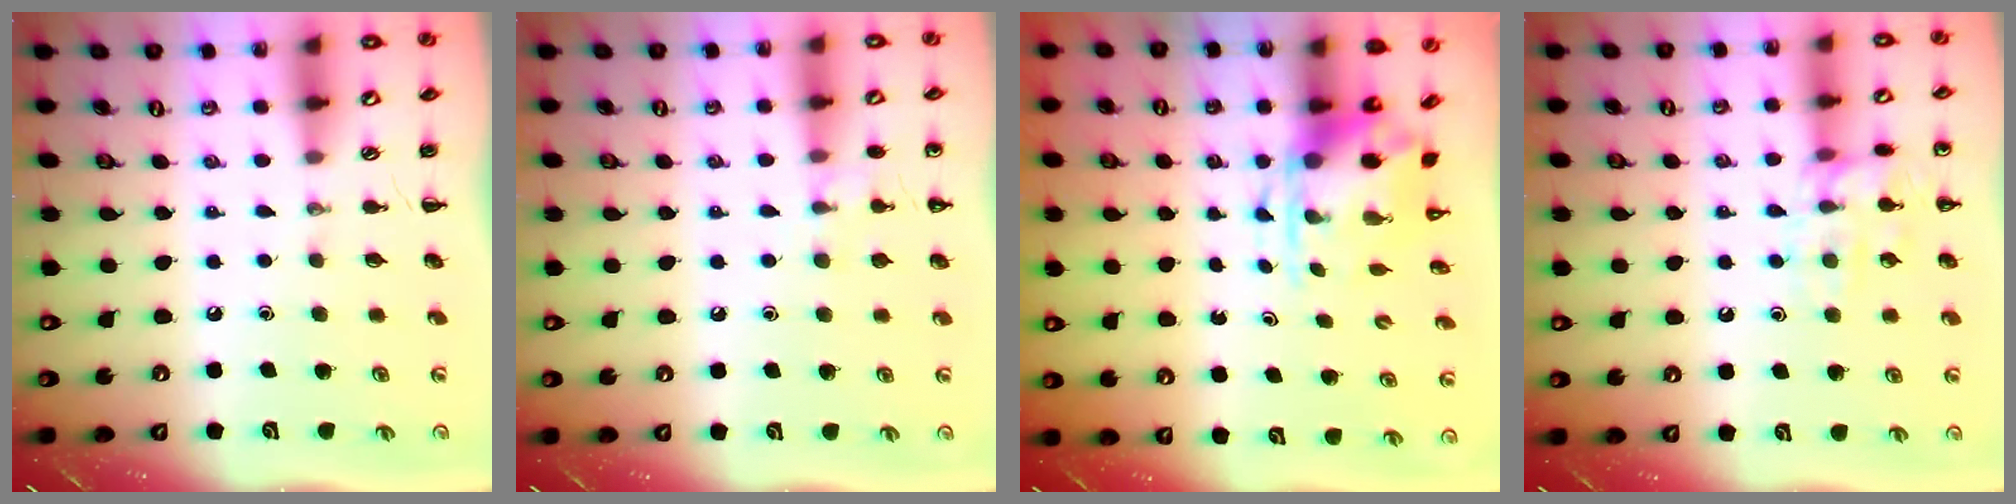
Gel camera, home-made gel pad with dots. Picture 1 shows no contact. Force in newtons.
{"total": 7.5, "press": 7.2, "slide": 2.0}
{"total": 3.7, "press": 3.6, "slide": 0.9}
{"total": 11.2, "press": 11.2, "slide": 0.6}